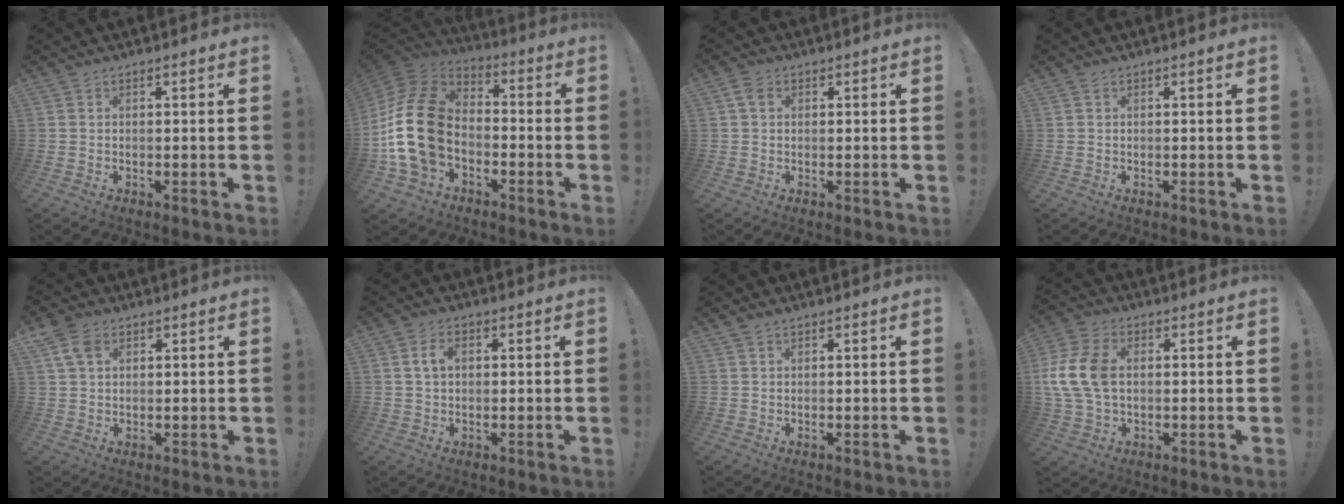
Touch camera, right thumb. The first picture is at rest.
{"total": 21.1, "force": [-2.8, 14.5, 15.1], "torque": [-0.292, 0.024, -0.039]}
{"total": 3.1, "force": [1.0, 2.3, 1.9], "torque": [-0.036, 0.006, 0.020]}
{"total": 0.0}
{"total": 6.3, "force": [2.9, 4.2, 3.7], "torque": [-0.062, -0.002, 0.058]}
{"total": 5.0, "force": [1.3, 3.3, 3.5], "torque": [-0.055, 0.004, 0.021]}
{"total": 0.9, "force": [0.8, 0.4, 0.4], "torque": [-0.005, -0.001, 0.014]}
{"total": 12.3, "force": [0.9, 8.3, 9.1], "torque": [-0.195, 0.008, 0.023]}